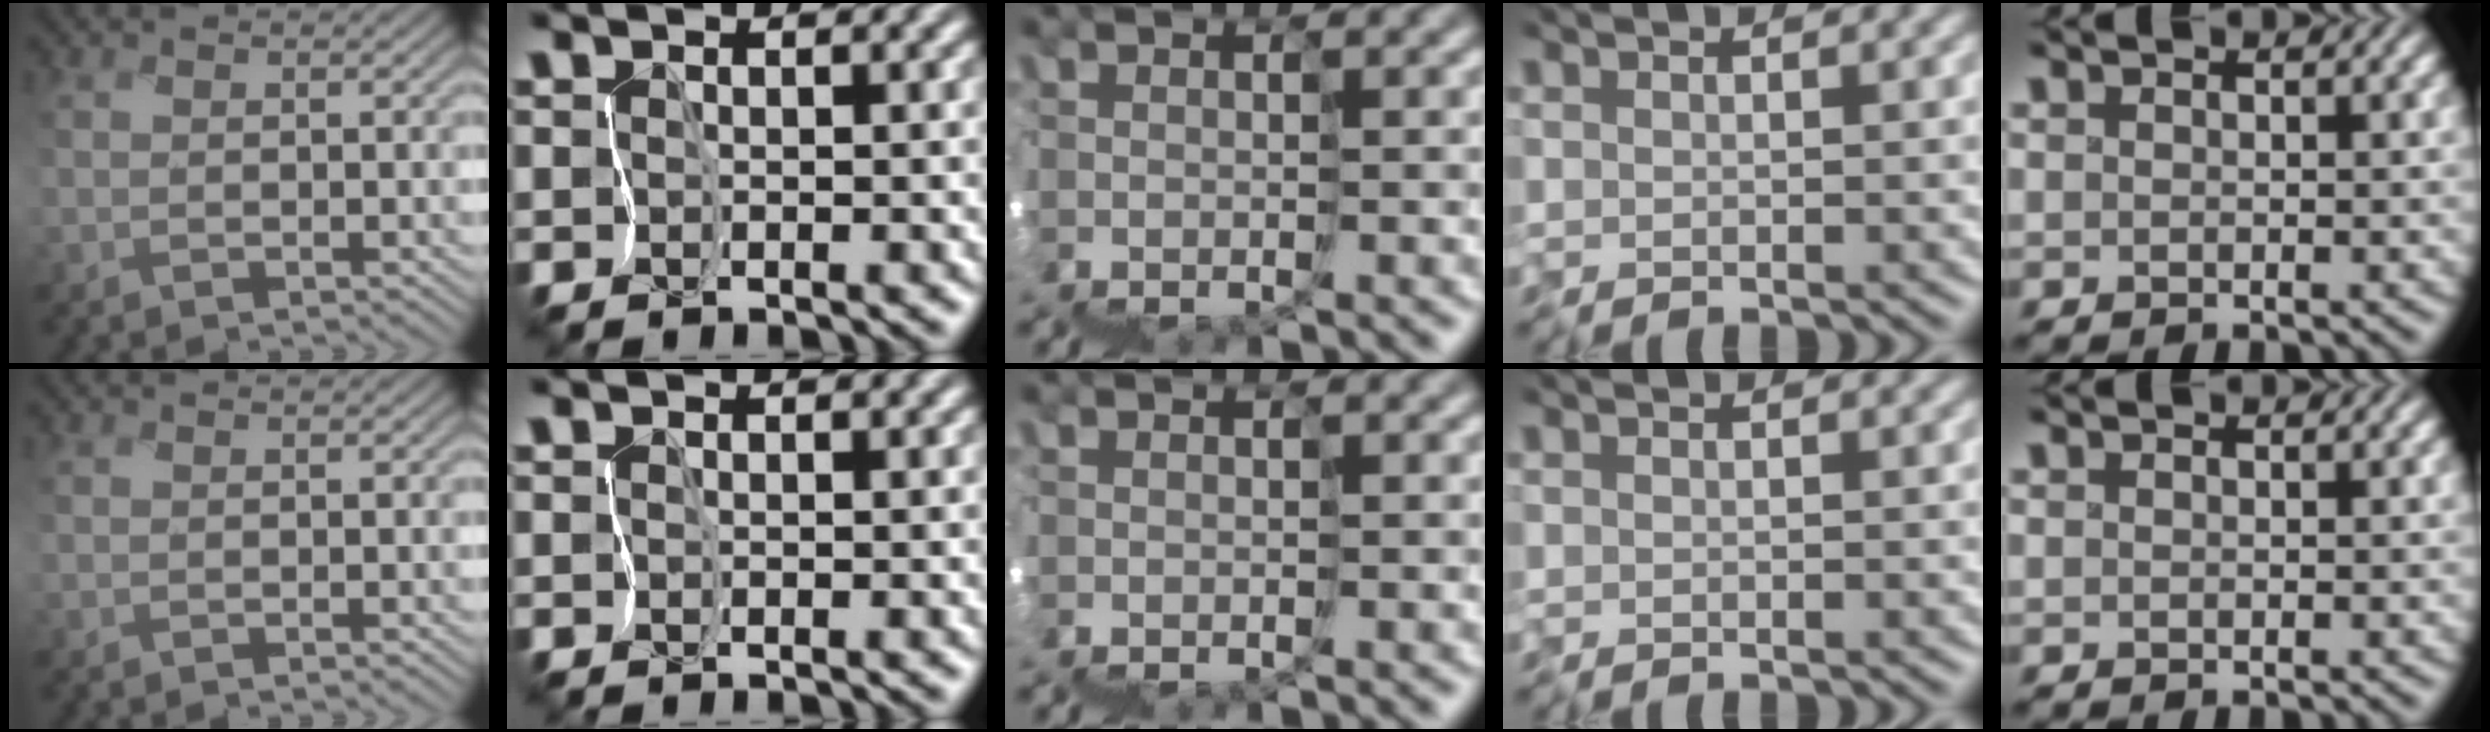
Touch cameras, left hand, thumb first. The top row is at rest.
{}